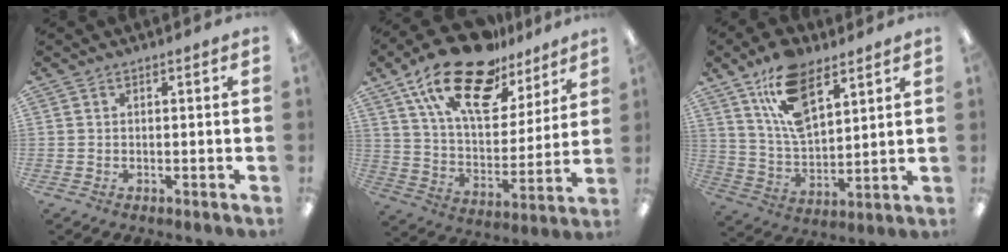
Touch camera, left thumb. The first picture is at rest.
{"total": 22.4, "force": [14.7, 10.2, 13.4], "torque": [-0.236, -0.078, 0.259]}
{"total": 14.9, "force": [9.4, 7.3, 8.9], "torque": [-0.169, -0.029, 0.173]}